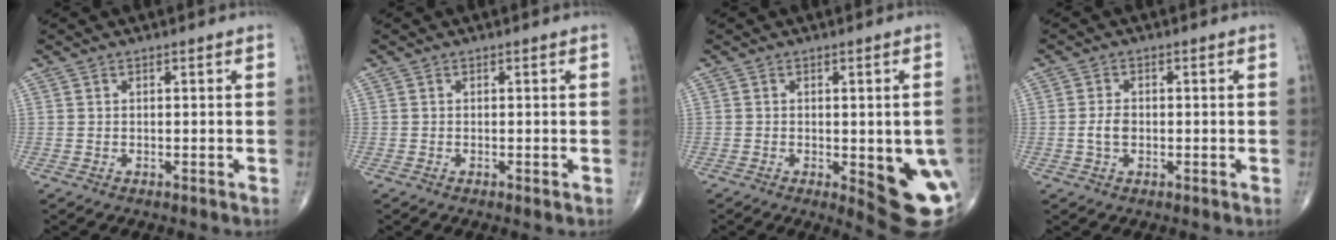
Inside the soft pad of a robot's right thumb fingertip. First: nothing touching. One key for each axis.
{"total": 0.6, "fx": -0.2, "fy": 0.2, "fz": 0.5, "tx": -0.011, "ty": -0.002, "tz": -0.004}
{"total": 13.3, "fx": -3.0, "fy": 4.4, "fz": 12.1, "tx": -0.118, "ty": -0.008, "tz": -0.022}
{"total": 2.9, "fx": -0.5, "fy": 1.8, "fz": 2.2, "tx": -0.044, "ty": 0.006, "tz": -0.011}